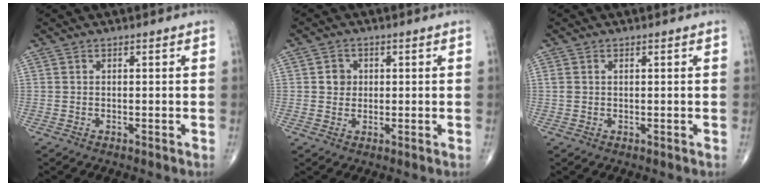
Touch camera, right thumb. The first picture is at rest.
{"total": 2.9, "force": [0.4, 2.7, 1.1], "torque": [0.002, 0.004, 0.004]}
{"total": 1.1, "force": [0.2, 0.8, 0.7], "torque": [-0.025, 0.008, 0.007]}